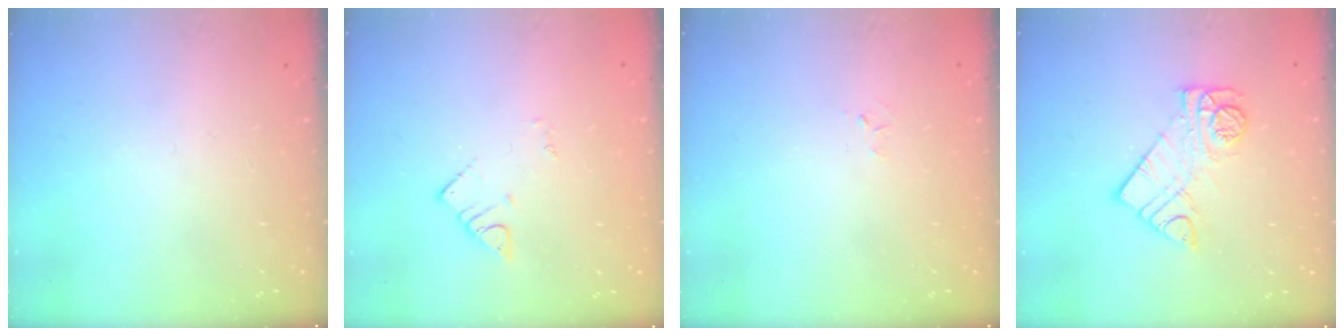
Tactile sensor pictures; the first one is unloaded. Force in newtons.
{"total": 2.7, "press": 2.7, "slide": 0.4}
{"total": 2.6, "press": 2.6, "slide": 0.4}
{"total": 10.7, "press": 10.7, "slide": 0.6}